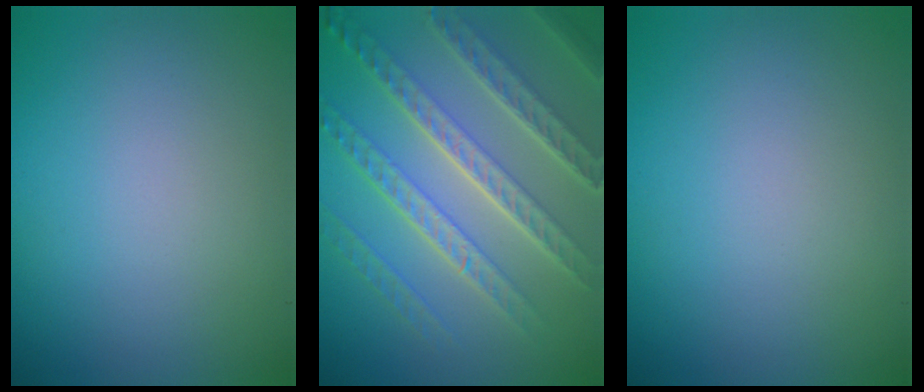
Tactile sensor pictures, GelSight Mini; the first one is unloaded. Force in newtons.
{"total": 7.6, "press": 5.3, "slide": 5.5}
{"total": 0.0}